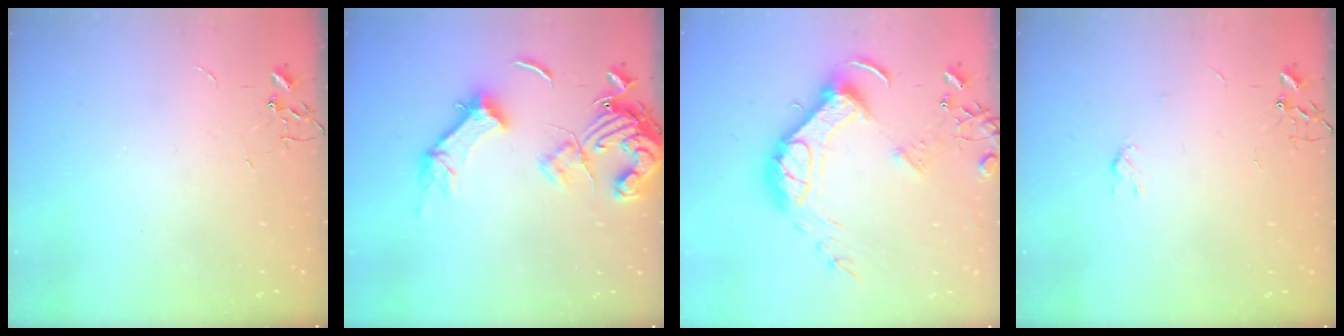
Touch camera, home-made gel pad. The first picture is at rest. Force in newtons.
{"total": 15.3, "press": 15.2, "slide": 2.0}
{"total": 16.2, "press": 16.1, "slide": 1.7}
{"total": 3.0, "press": 2.9, "slide": 0.6}